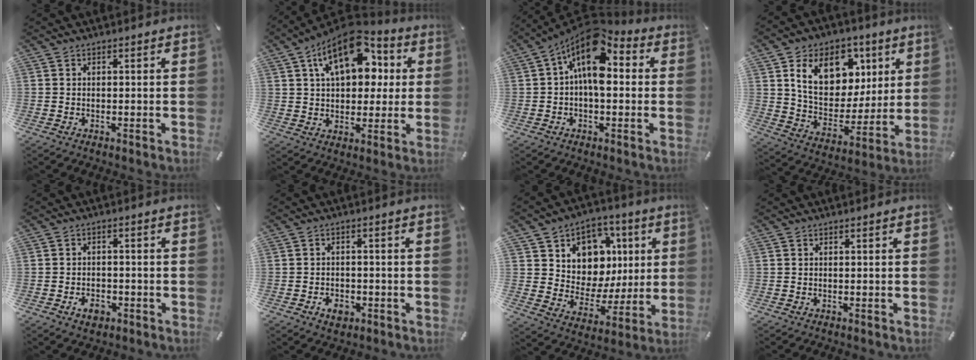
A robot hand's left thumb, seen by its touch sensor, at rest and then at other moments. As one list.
[{"total": 17.4, "force": [6.9, 10.9, 11.7], "torque": [-0.199, -0.024, 0.119]}, {"total": 13.6, "force": [3.7, 7.3, 10.8], "torque": [-0.182, -0.029, 0.066]}, {"total": 17.5, "force": [7.5, 12.9, 9.0], "torque": [-0.154, -0.021, 0.144]}, {"total": 4.0, "force": [-1.9, 2.8, 2.2], "torque": [-0.044, 0.006, -0.036]}, {"total": 3.8, "force": [-1.8, 2.7, 2.1], "torque": [-0.042, 0.005, -0.033]}, {"total": 12.0, "force": [3.8, 10.6, 4.0], "torque": [-0.061, -0.035, 0.080]}, {"total": 0.0}]